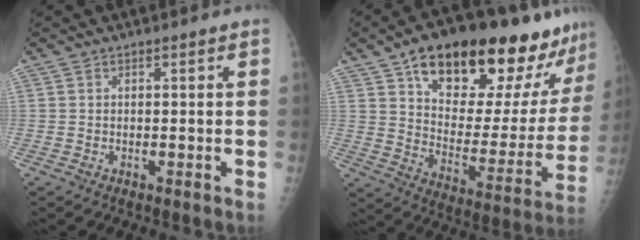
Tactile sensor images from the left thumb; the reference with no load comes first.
{"total": 27.7, "force": [18.2, 10.5, 18.1], "torque": [-0.220, -0.056, 0.273]}